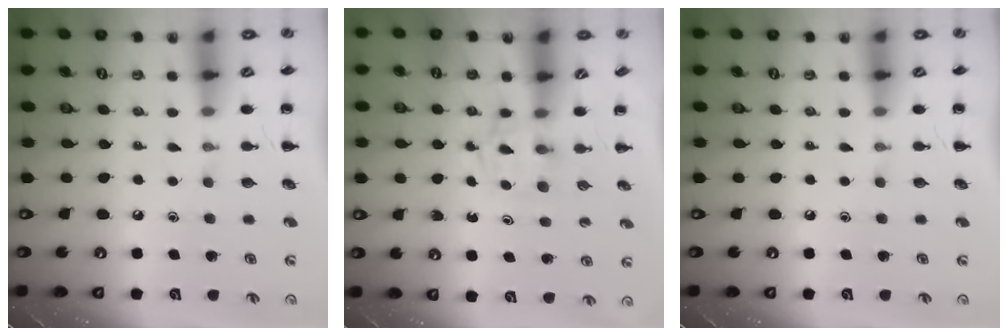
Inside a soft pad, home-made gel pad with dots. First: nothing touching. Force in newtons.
{"total": 2.5, "press": 2.2, "slide": 1.3}
{"total": 0.0}